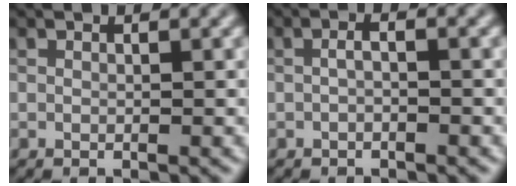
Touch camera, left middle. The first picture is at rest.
{"total": 0.9, "force": [-0.5, 0.0, 0.7], "torque": [-0.021, -0.006, -0.011]}